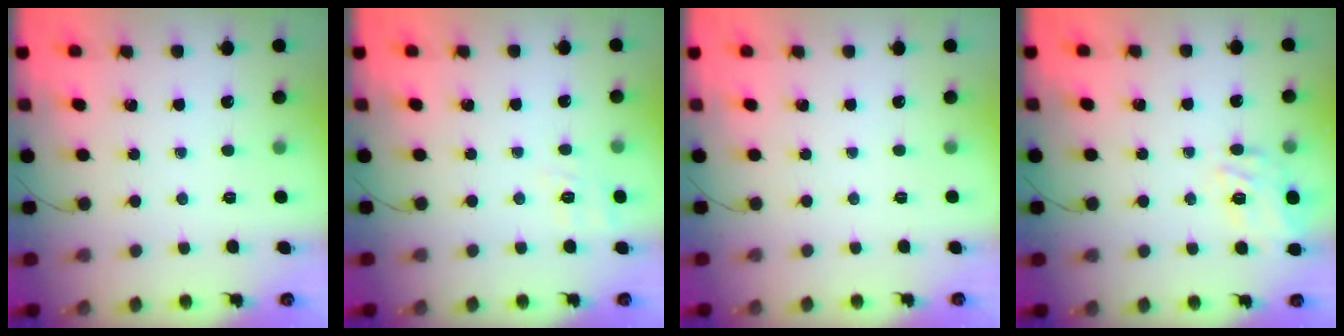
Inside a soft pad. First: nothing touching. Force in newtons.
{"total": 6.7, "press": 6.4, "slide": 2.1}
{"total": 2.5, "press": 2.4, "slide": 0.5}
{"total": 9.0, "press": 8.7, "slide": 2.1}